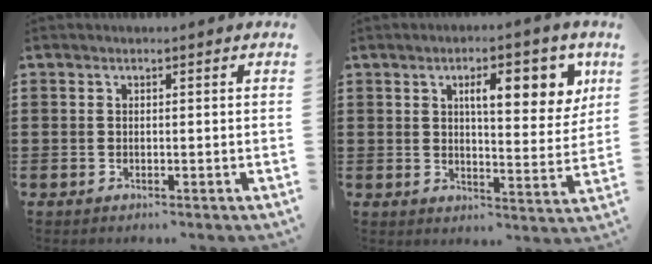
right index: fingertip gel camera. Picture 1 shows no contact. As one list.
[{"total": 8.5, "force": [3.6, 2.9, 7.1], "torque": [-0.107, -0.004, 0.051]}]